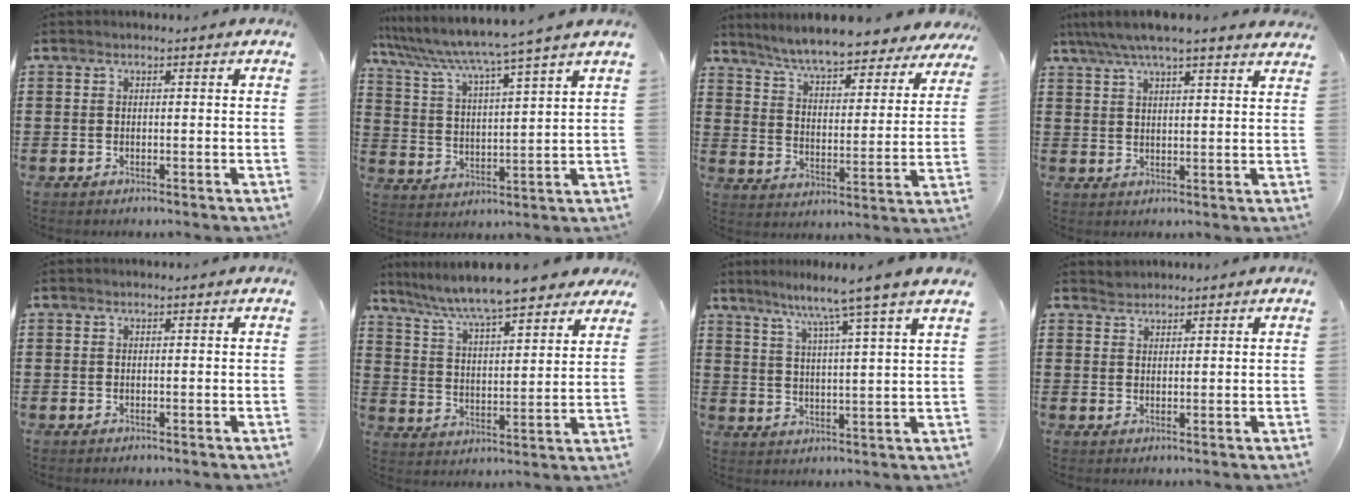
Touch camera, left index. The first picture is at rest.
{"total": 5.3, "force": [4.5, -1.3, 2.4], "torque": [-0.071, -0.044, 0.068]}
{"total": 7.1, "force": [6.7, 0.0, 2.5], "torque": [-0.078, -0.044, 0.115]}
{"total": 4.9, "force": [4.2, 0.6, 2.4], "torque": [-0.058, -0.010, 0.075]}
{"total": 0.0}
{"total": 8.2, "force": [7.3, 0.5, 3.7], "torque": [-0.103, -0.035, 0.123]}
{"total": 6.9, "force": [5.6, -1.7, 3.6], "torque": [-0.090, -0.036, 0.089]}
{"total": 1.4, "force": [1.3, 0.4, -0.2], "torque": [0.000, 0.000, 0.028]}